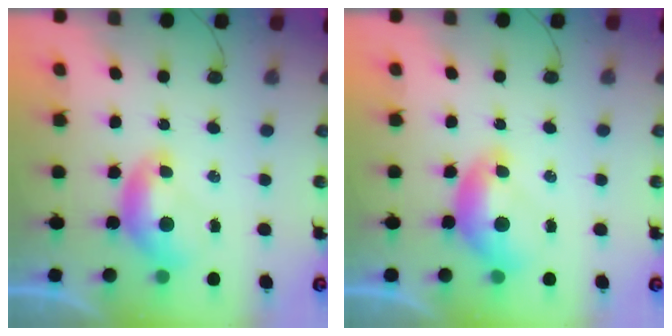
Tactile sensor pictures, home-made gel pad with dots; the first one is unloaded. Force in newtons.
{"total": 0.8, "press": 0.3, "slide": 0.7}